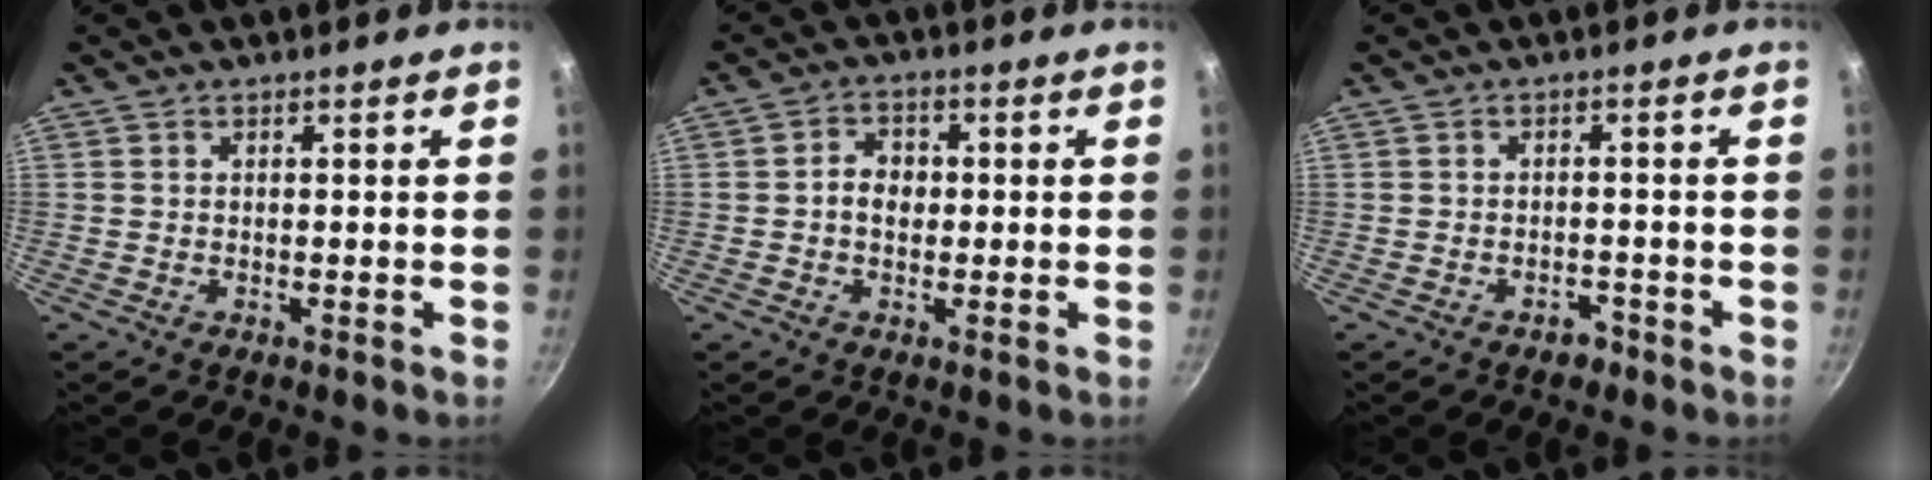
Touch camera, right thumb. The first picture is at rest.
{"total": 4.0, "force": [-0.2, 3.1, 2.5], "torque": [-0.029, 0.012, -0.010]}
{"total": 2.0, "force": [-1.5, 1.2, 0.7], "torque": [-0.006, 0.011, -0.021]}